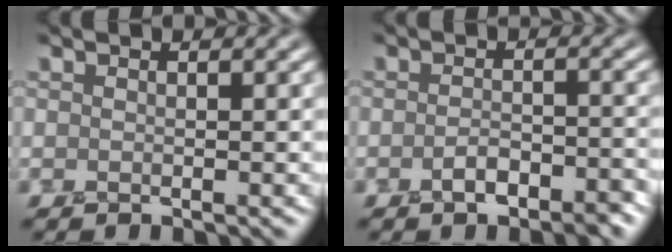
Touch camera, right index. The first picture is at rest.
{"total": 2.7, "force": [-1.8, 1.2, 1.6], "torque": [-0.024, 0.009, -0.031]}